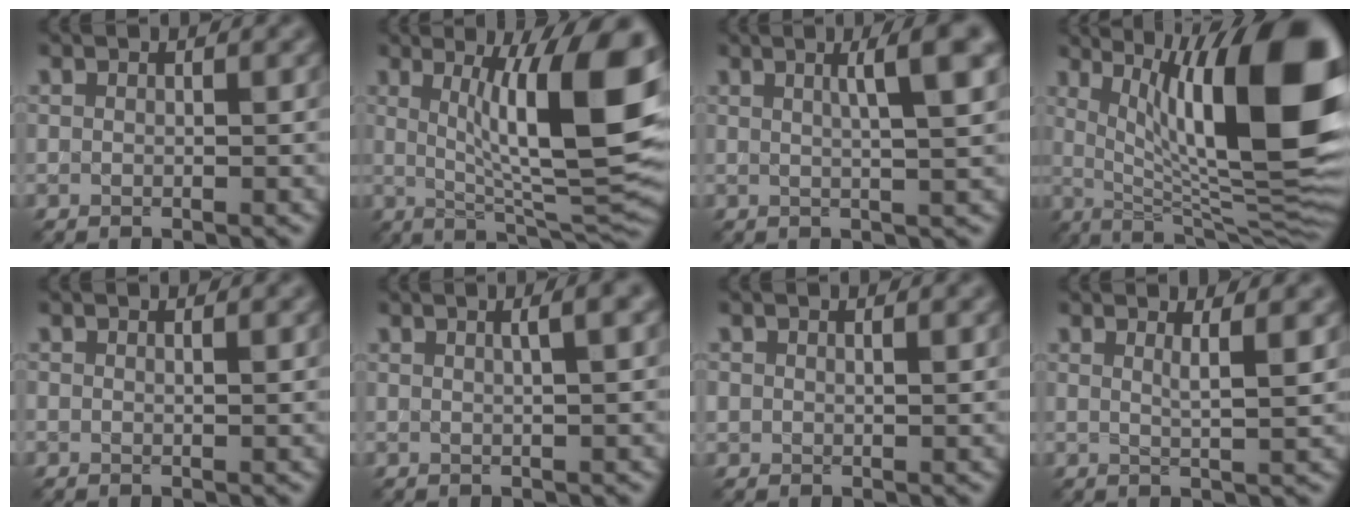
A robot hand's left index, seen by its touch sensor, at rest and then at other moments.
{"total": 12.9, "force": [2.7, 3.1, 12.3], "torque": [-0.168, -0.006, 0.044]}
{"total": 5.2, "force": [1.9, 1.1, 4.8], "torque": [-0.047, 0.014, 0.021]}
{"total": 16.3, "force": [3.9, 4.8, 15.1], "torque": [-0.196, -0.001, 0.065]}
{"total": 0.5, "force": [0.3, 0.1, 0.4], "torque": [-0.005, 0.001, 0.002]}
{"total": 3.3, "force": [1.3, 1.2, 2.8], "torque": [-0.019, 0.013, -0.001]}
{"total": 1.0, "force": [0.6, 0.7, 0.5], "torque": [-0.006, -0.002, 0.011]}
{"total": 2.2, "force": [1.1, 0.5, 1.9], "torque": [-0.019, -0.001, 0.009]}